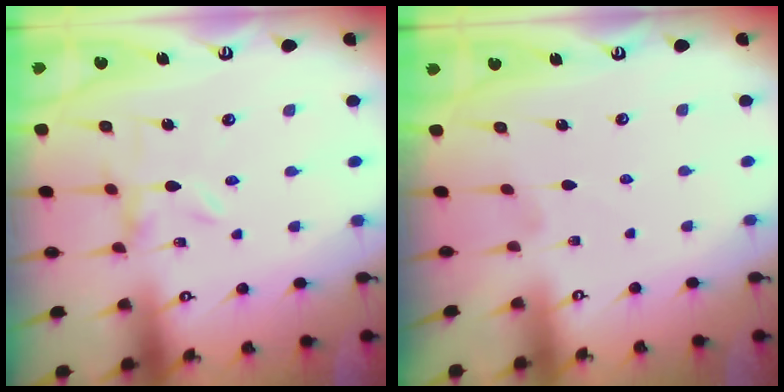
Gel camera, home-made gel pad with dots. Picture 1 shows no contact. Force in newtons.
{"total": 0.0}